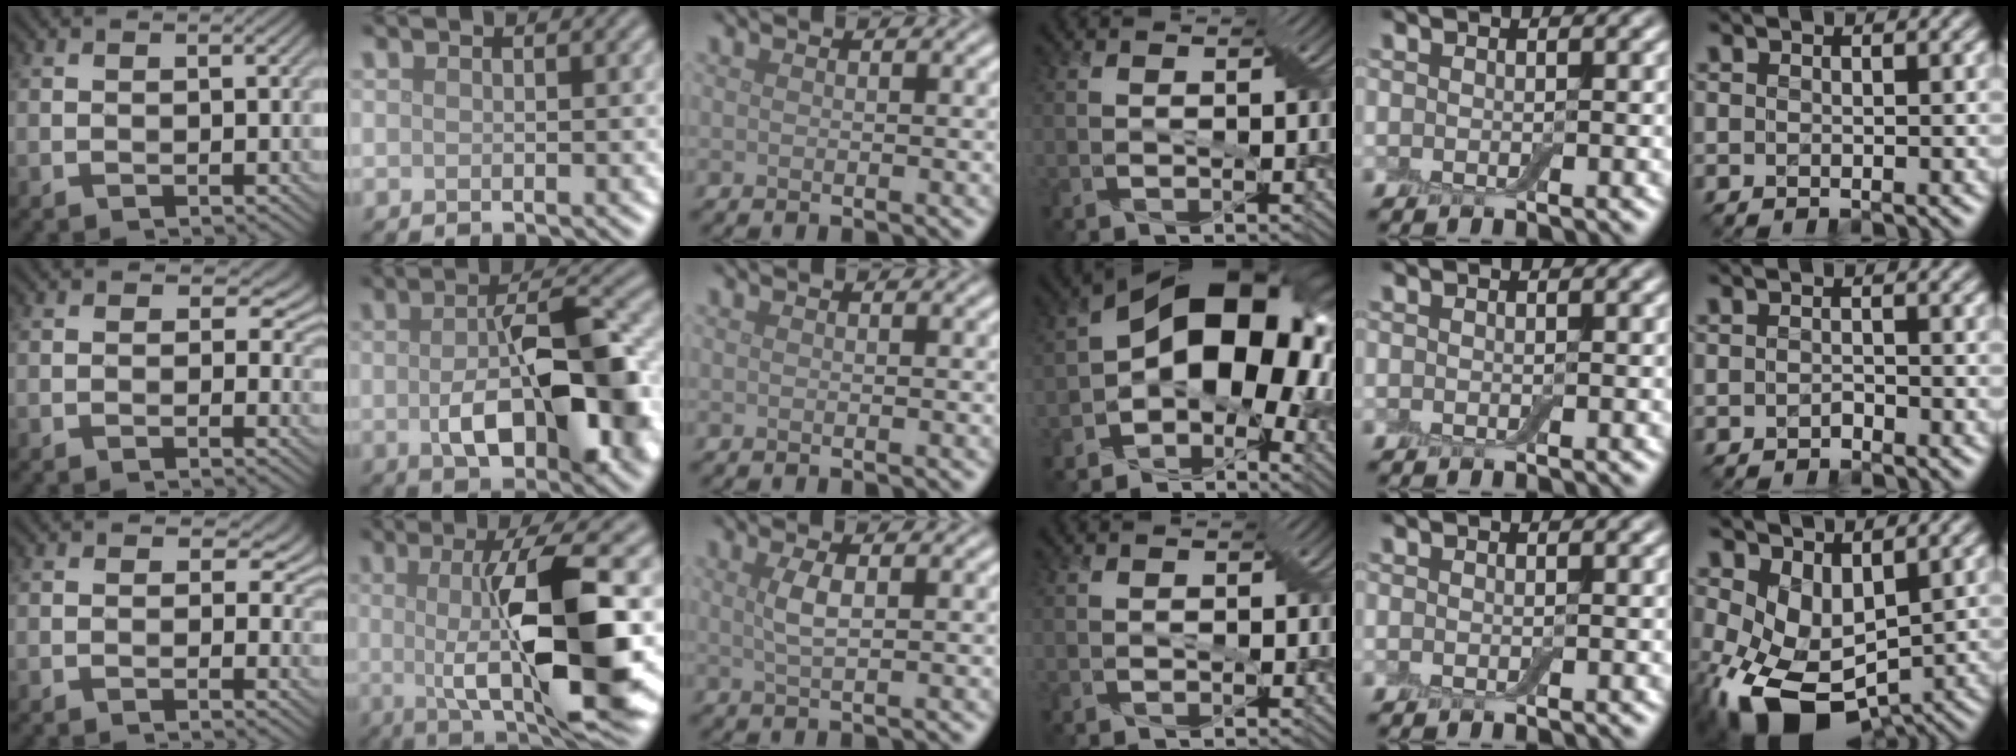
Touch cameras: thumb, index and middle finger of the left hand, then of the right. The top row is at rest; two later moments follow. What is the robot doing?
{"motion": "wrap", "object": "cling film"}